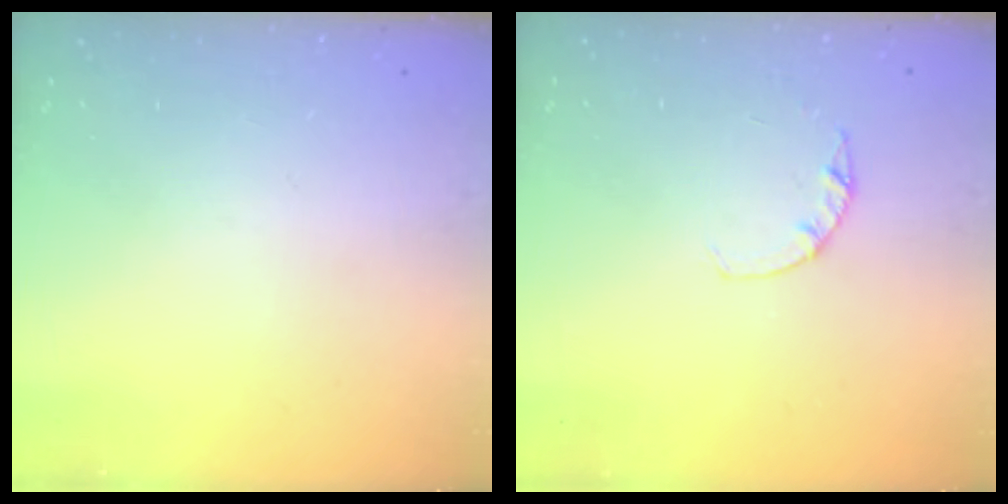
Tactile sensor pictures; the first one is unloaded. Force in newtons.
{"total": 2.2, "press": 2.2, "slide": 0.4}